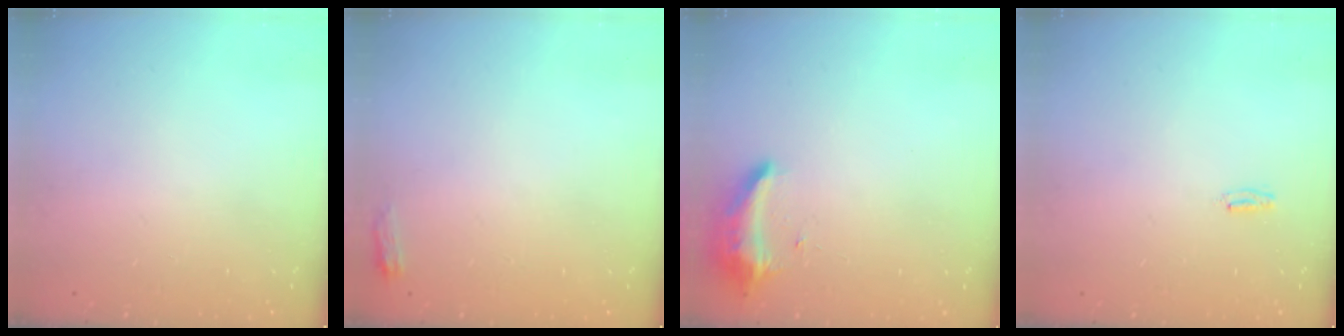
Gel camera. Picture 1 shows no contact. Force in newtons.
{"total": 2.6, "press": 2.6, "slide": 0.4}
{"total": 9.3, "press": 9.3, "slide": 0.8}
{"total": 3.5, "press": 2.7, "slide": 2.2}